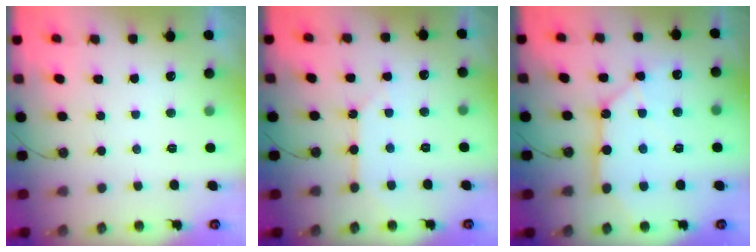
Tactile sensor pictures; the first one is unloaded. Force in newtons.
{"total": 5.3, "press": 5.3, "slide": 0.6}
{"total": 13.1, "press": 13.0, "slide": 1.7}